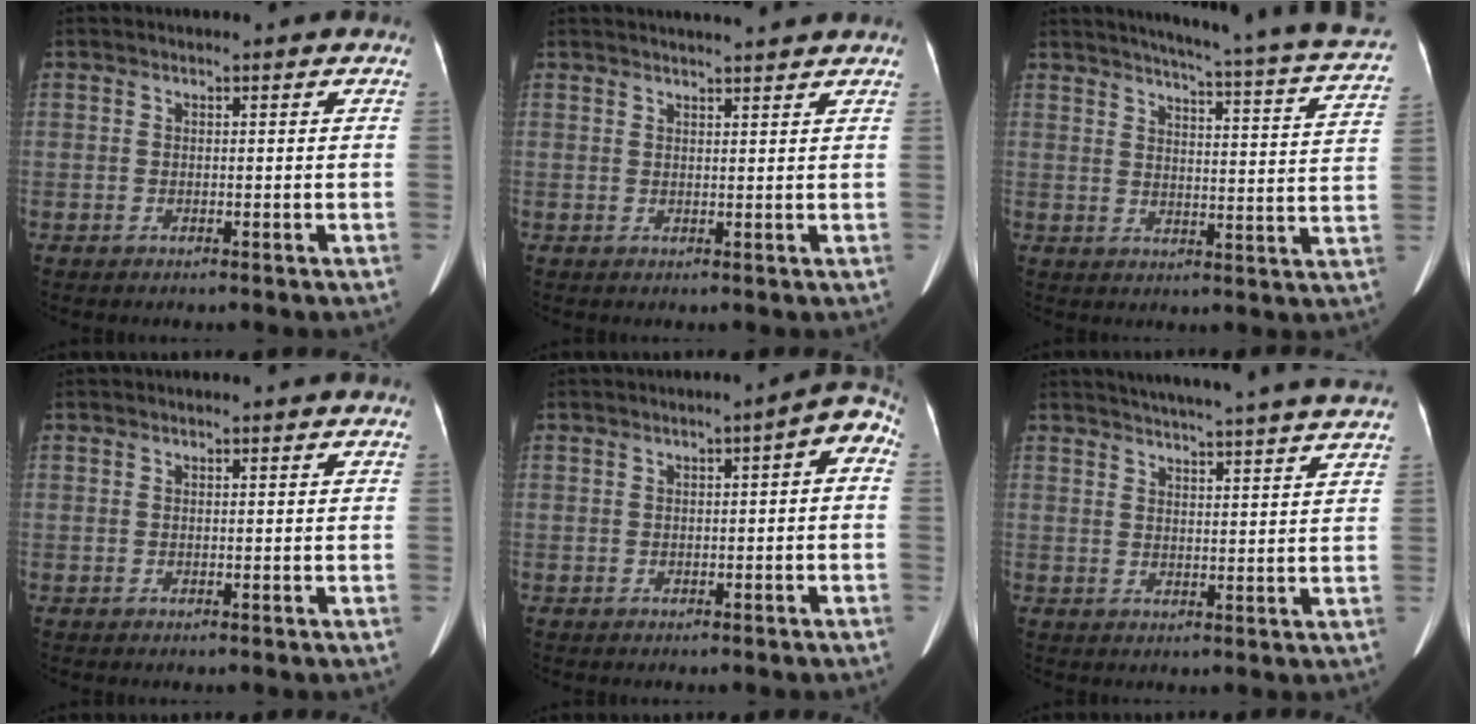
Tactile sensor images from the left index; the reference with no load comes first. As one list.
[{"total": 6.2, "force": [5.8, 0.0, 2.2], "torque": [-0.033, 0.021, 0.070]}, {"total": 22.4, "force": [20.1, 0.6, 9.9], "torque": [-0.133, -0.058, 0.230]}, {"total": 0.8, "force": [0.8, 0.1, 0.3], "torque": [-0.007, 0.012, 0.010]}, {"total": 3.7, "force": [0.0, 1.0, 3.6], "torque": [-0.029, 0.022, -0.010]}, {"total": 18.2, "force": [16.9, -0.4, 6.8], "torque": [-0.107, -0.015, 0.212]}]